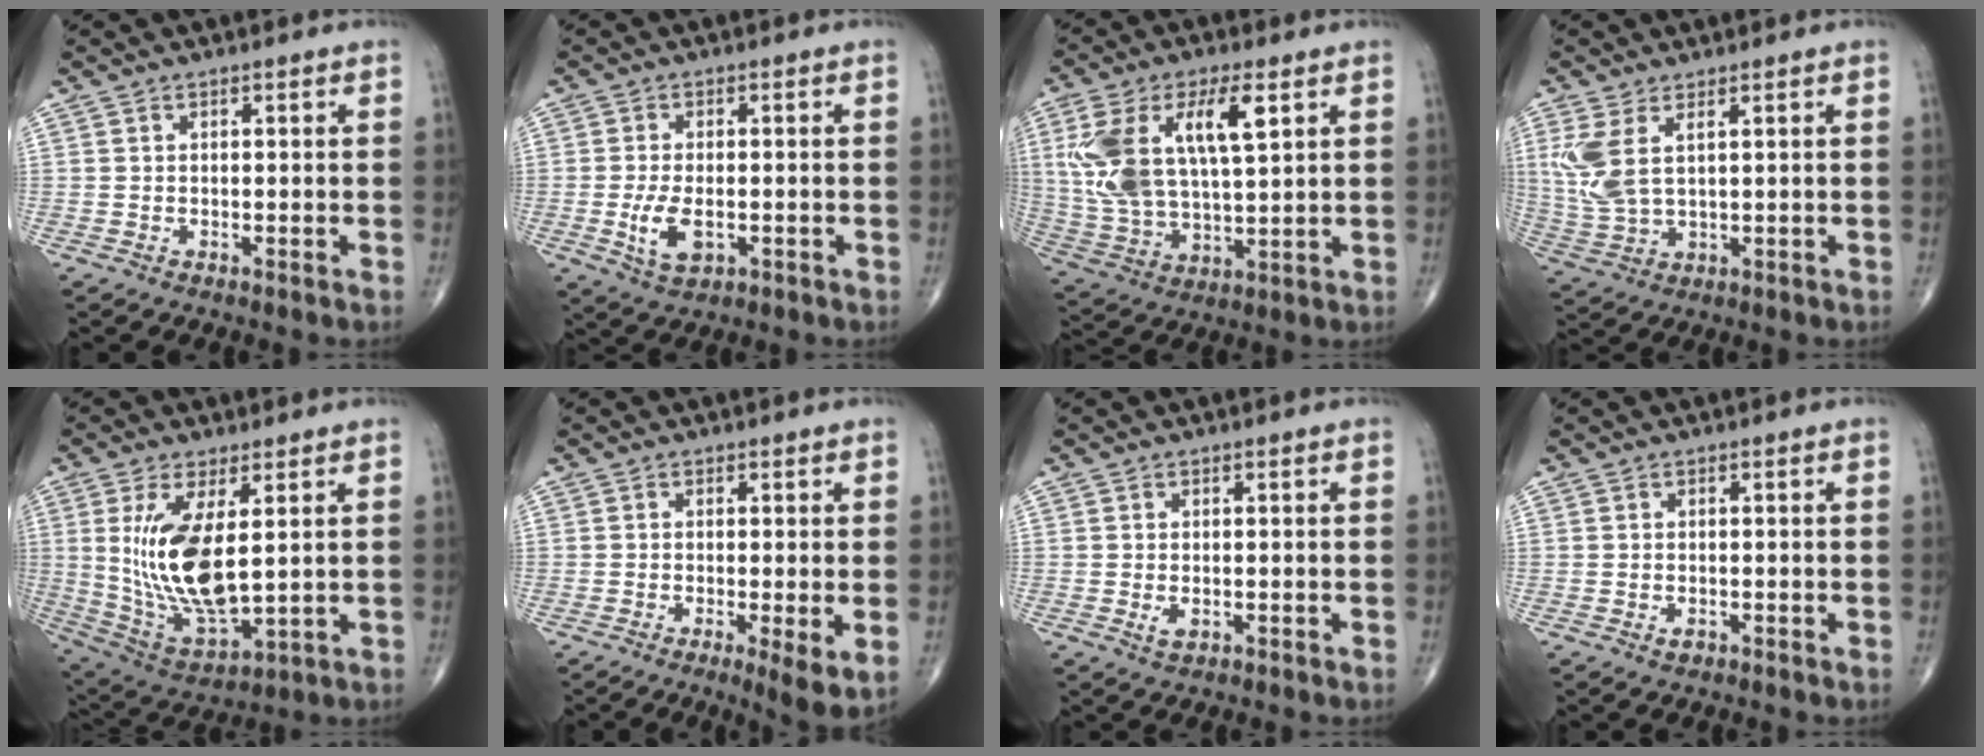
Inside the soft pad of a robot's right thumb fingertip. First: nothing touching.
{"total": 6.1, "force": [-1.4, 3.2, 5.1], "torque": [-0.099, -0.005, -0.019]}
{"total": 18.0, "force": [5.7, 7.9, 15.2], "torque": [-0.300, -0.005, 0.112]}
{"total": 7.8, "force": [2.6, 3.6, 6.5], "torque": [-0.159, -0.009, 0.064]}
{"total": 15.9, "force": [2.6, 6.5, 14.2], "torque": [-0.281, -0.026, 0.069]}
{"total": 5.5, "force": [-1.1, 1.1, 5.3], "torque": [-0.088, -0.018, -0.021]}
{"total": 2.1, "force": [-0.4, 1.2, 1.6], "torque": [-0.029, -0.004, -0.006]}
{"total": 1.2, "force": [-0.5, 0.8, 0.8], "torque": [-0.011, 0.002, -0.007]}